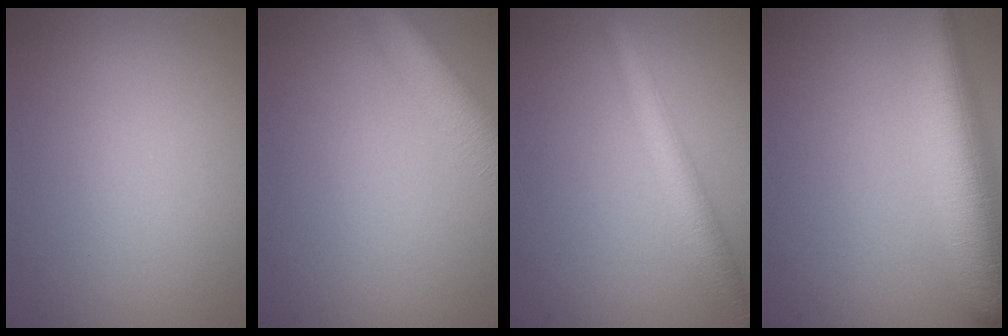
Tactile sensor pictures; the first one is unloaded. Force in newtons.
{"total": 6.2, "press": 6.2, "slide": 0.4}
{"total": 4.8, "press": 4.8, "slide": 0.2}
{"total": 8.5, "press": 8.5, "slide": 0.4}